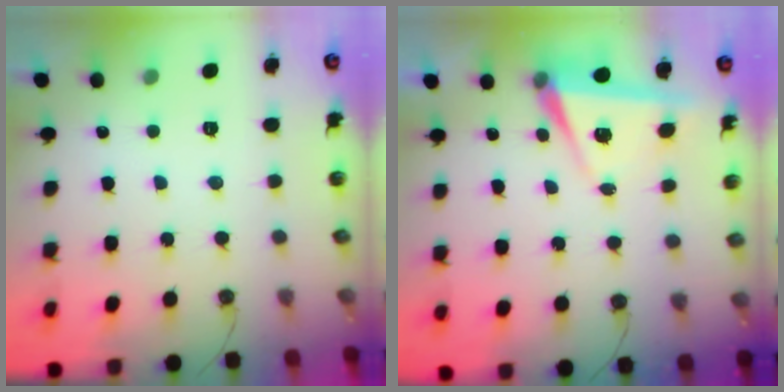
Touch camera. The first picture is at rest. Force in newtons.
{"total": 6.8, "press": 5.8, "slide": 3.7}